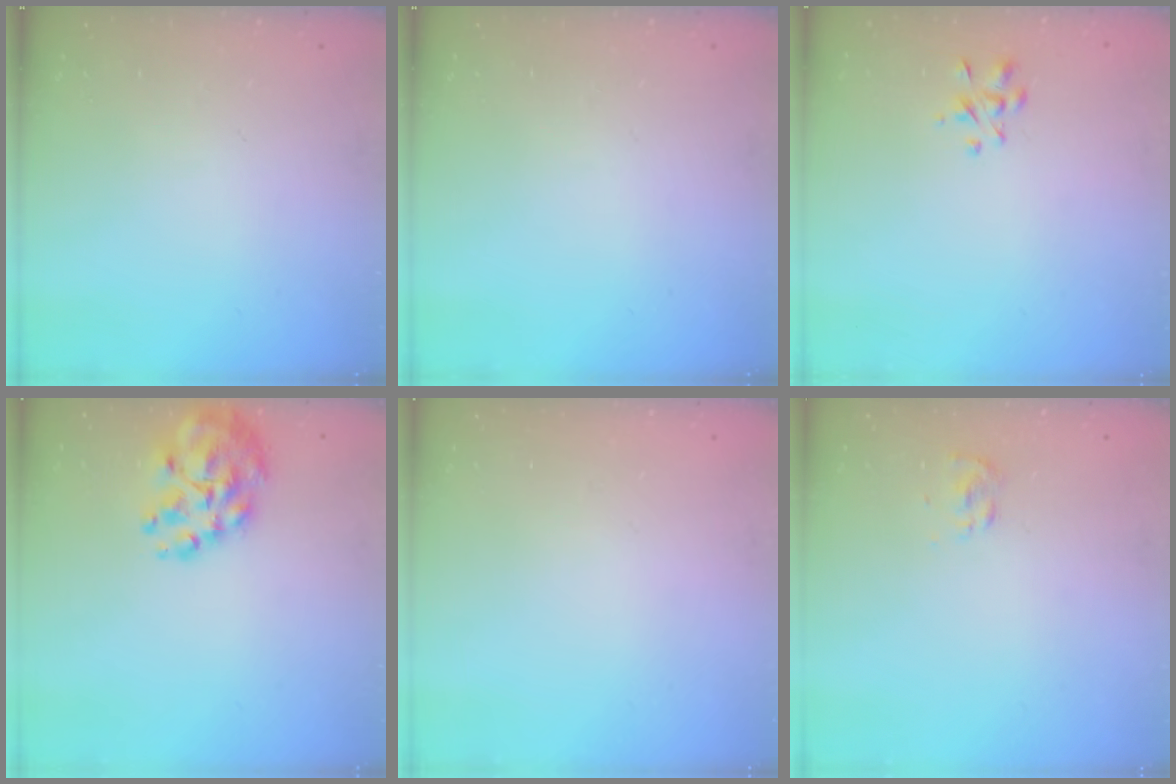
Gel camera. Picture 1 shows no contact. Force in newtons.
{"total": 0.0}
{"total": 2.9, "press": 2.7, "slide": 1.2}
{"total": 12.7, "press": 12.2, "slide": 3.6}
{"total": 1.9, "press": 1.9, "slide": 0.2}
{"total": 2.6, "press": 2.5, "slide": 0.8}